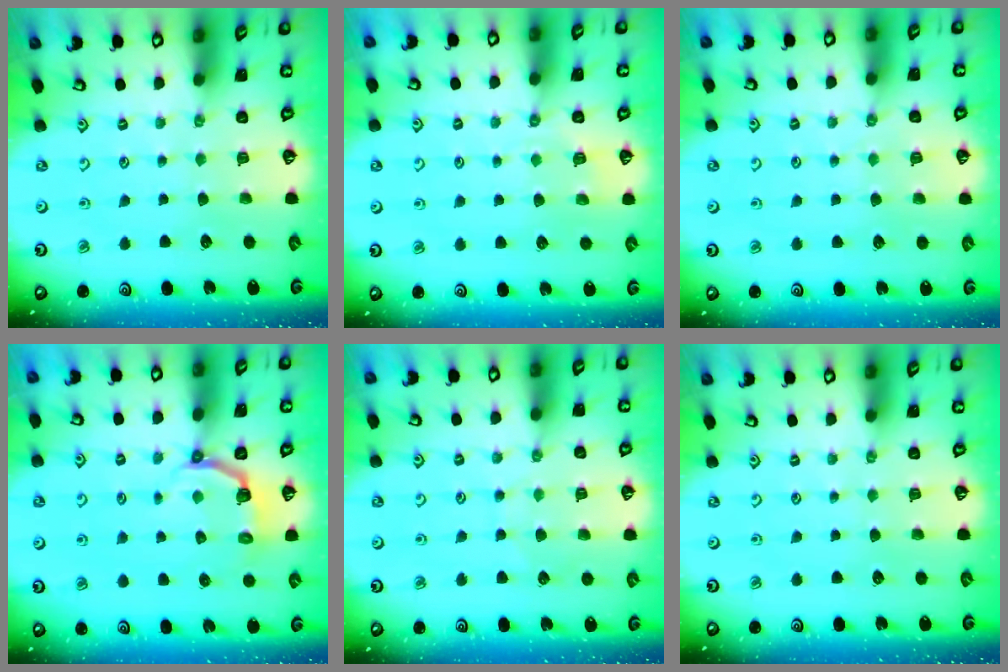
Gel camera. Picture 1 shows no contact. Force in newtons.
{"total": 2.8, "press": 2.5, "slide": 1.3}
{"total": 2.5, "press": 2.4, "slide": 0.4}
{"total": 4.1, "press": 2.5, "slide": 3.2}
{"total": 5.1, "press": 5.1, "slide": 0.5}
{"total": 0.0}